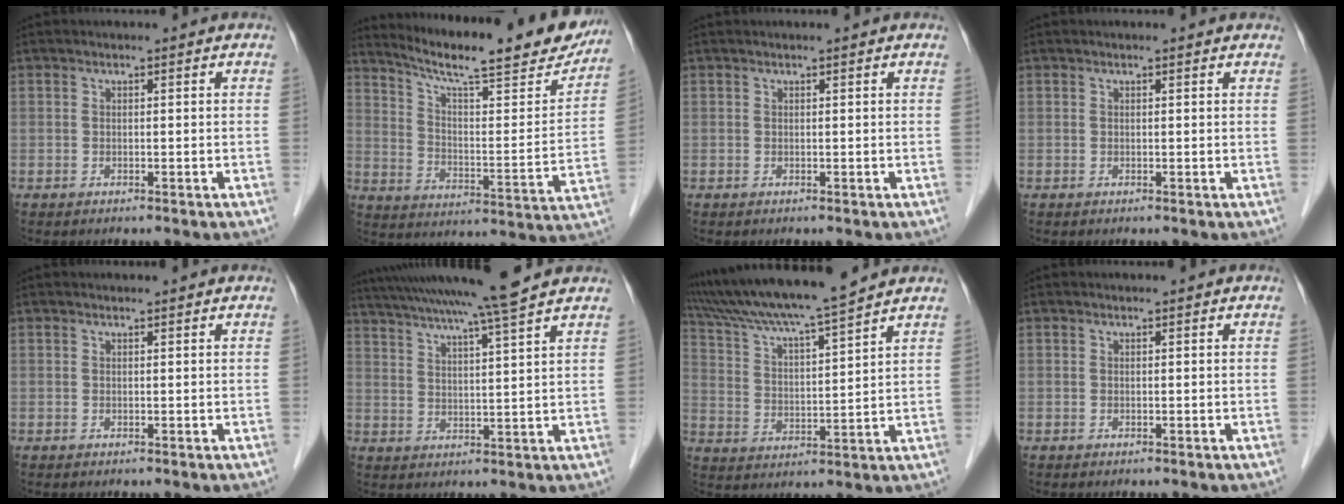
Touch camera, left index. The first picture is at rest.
{"total": 23.8, "force": [20.5, 3.1, 11.6], "torque": [-0.178, -0.033, 0.281]}
{"total": 0.6, "force": [0.6, 0.0, 0.3], "torque": [-0.003, 0.008, 0.011]}
{"total": 1.3, "force": [1.2, 0.3, 0.4], "torque": [-0.014, 0.009, 0.010]}
{"total": 1.1, "force": [1.1, 0.0, 0.2], "torque": [-0.009, 0.008, 0.015]}
{"total": 15.7, "force": [13.6, -1.6, 7.6], "torque": [-0.137, 0.001, 0.199]}
{"total": 14.8, "force": [13.0, -1.0, 6.9], "torque": [-0.130, 0.016, 0.220]}
{"total": 0.0}